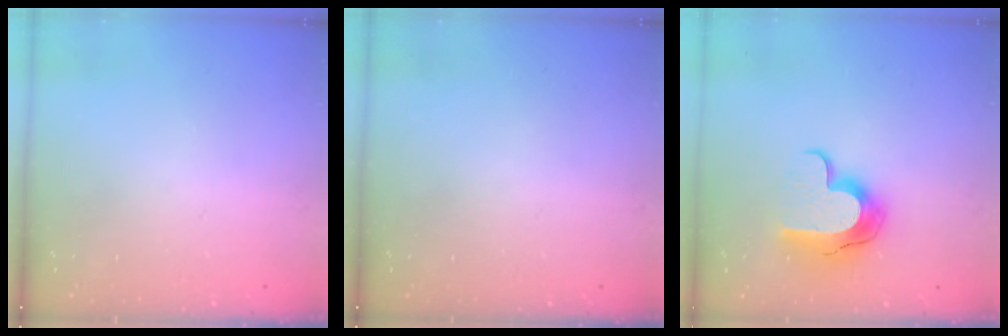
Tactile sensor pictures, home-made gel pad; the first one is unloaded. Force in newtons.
{"total": 0.0}
{"total": 12.5, "press": 12.5, "slide": 0.7}